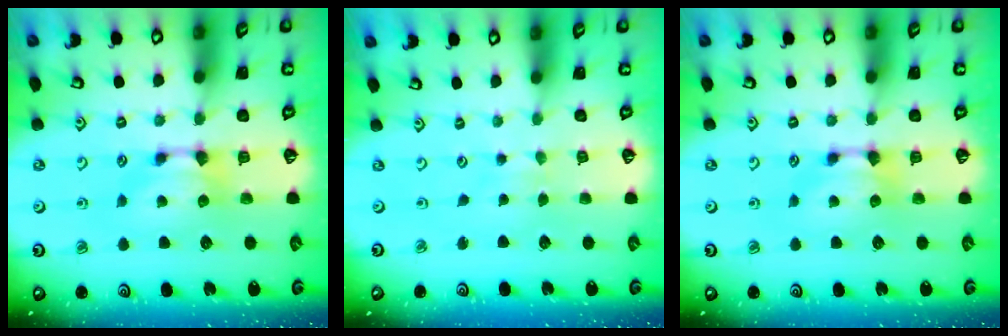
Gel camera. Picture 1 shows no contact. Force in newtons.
{"total": 3.6, "press": 3.6, "slide": 0.3}
{"total": 0.0}